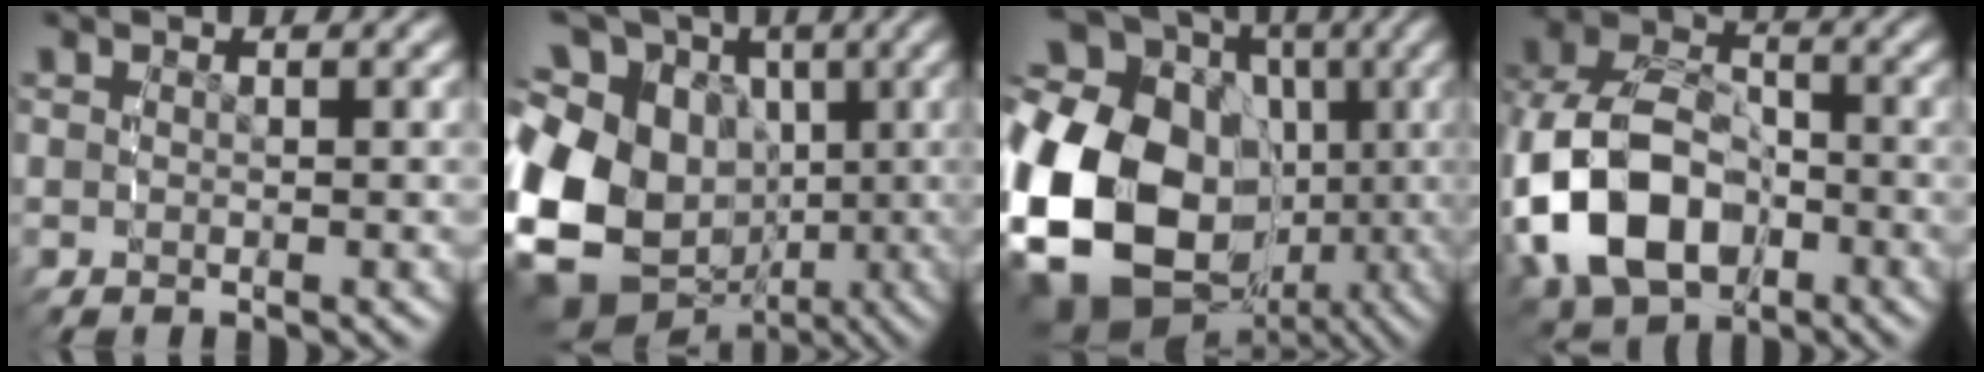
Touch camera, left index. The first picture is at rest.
{"total": 18.2, "force": [-1.3, 14.8, 10.5], "torque": [-0.227, -0.067, -0.009]}
{"total": 23.6, "force": [-2.3, 19.1, 13.7], "torque": [-0.319, -0.078, -0.017]}
{"total": 11.5, "force": [-1.8, 8.8, 7.1], "torque": [-0.172, -0.039, -0.018]}